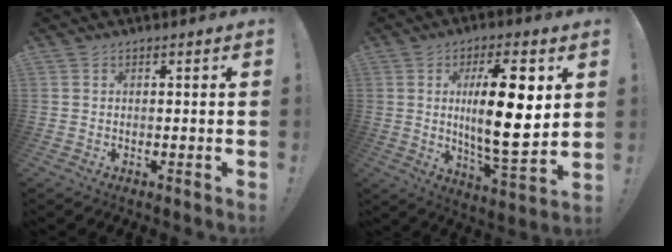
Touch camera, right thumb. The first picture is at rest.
{"total": 18.7, "force": [3.5, 5.4, 17.5], "torque": [-0.286, -0.020, 0.041]}